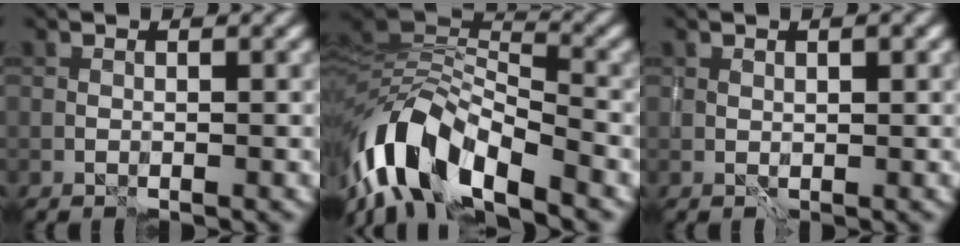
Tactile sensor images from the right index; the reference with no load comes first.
{"total": 10.4, "force": [-6.1, 4.6, 7.1], "torque": [-0.124, 0.002, -0.113]}
{"total": 1.0, "force": [0.6, 0.6, 0.5], "torque": [-0.004, -0.001, 0.011]}